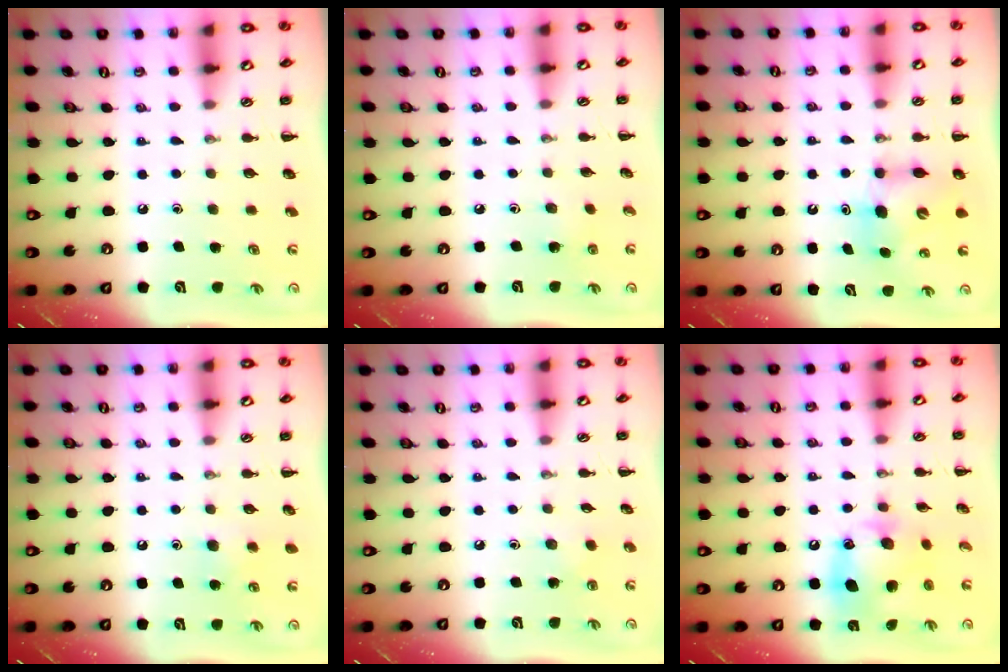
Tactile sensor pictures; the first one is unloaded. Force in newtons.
{"total": 1.5, "press": 1.4, "slide": 0.5}
{"total": 7.0, "press": 7.0, "slide": 0.3}
{"total": 5.5, "press": 5.2, "slide": 1.9}
{"total": 3.8, "press": 3.6, "slide": 1.1}
{"total": 13.3, "press": 13.1, "slide": 1.9}